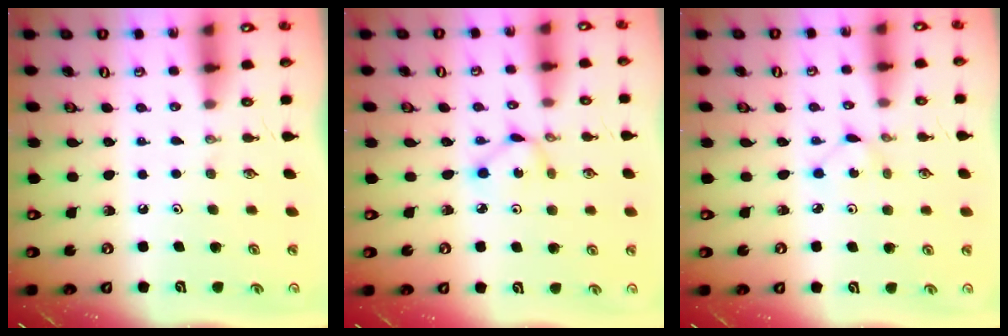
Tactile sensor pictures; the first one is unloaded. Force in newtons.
{"total": 2.3, "press": 2.3, "slide": 0.1}
{"total": 2.4, "press": 2.4, "slide": 0.3}